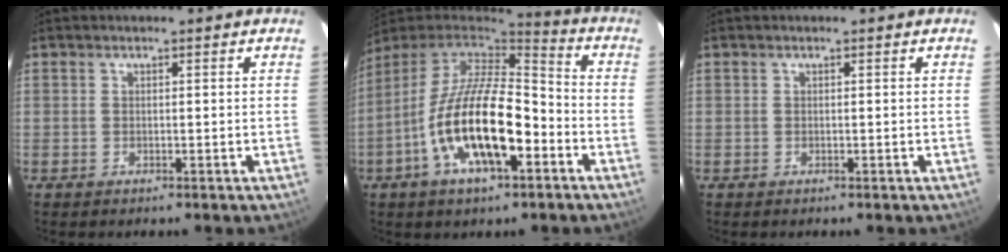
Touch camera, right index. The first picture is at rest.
{"total": 19.8, "force": [-7.3, 7.7, 16.8], "torque": [-0.323, -0.017, -0.136]}
{"total": 0.0}